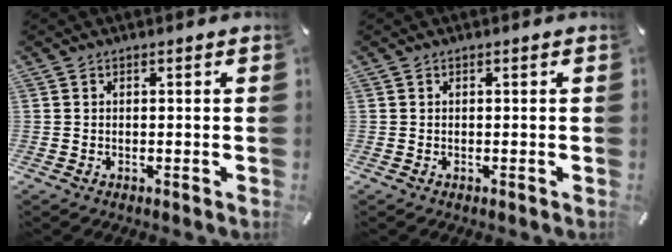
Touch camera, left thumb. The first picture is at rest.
{"total": 0.0}